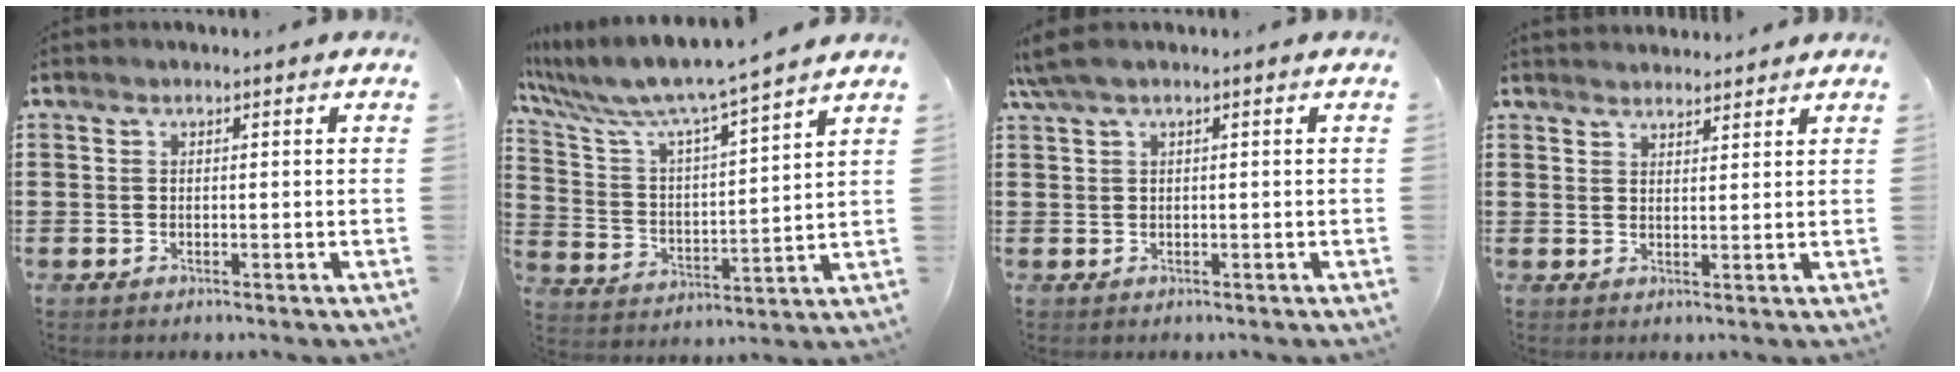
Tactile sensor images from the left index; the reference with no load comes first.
{"total": 7.1, "force": [6.4, -0.2, 3.2], "torque": [-0.093, -0.048, 0.102]}
{"total": 2.2, "force": [0.7, 0.3, 2.0], "torque": [-0.045, -0.003, 0.010]}
{"total": 2.3, "force": [2.2, 0.3, -0.3], "torque": [-0.002, -0.002, 0.043]}